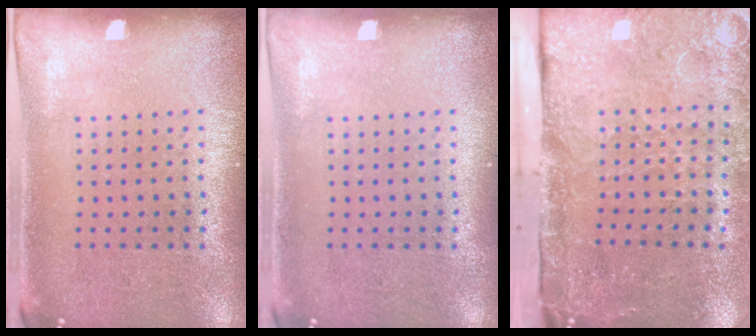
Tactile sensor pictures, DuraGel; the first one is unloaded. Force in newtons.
{"total": 0.0}
{"total": 5.1, "press": 4.2, "slide": 3.0}